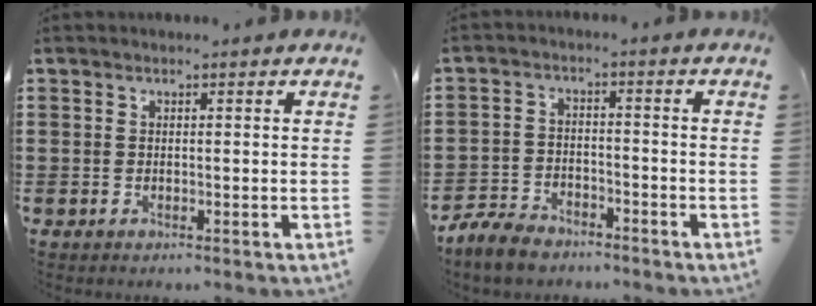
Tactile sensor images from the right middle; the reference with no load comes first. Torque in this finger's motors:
{"motor_torque": [2.14, 0.00, 0.28, 0.06]}